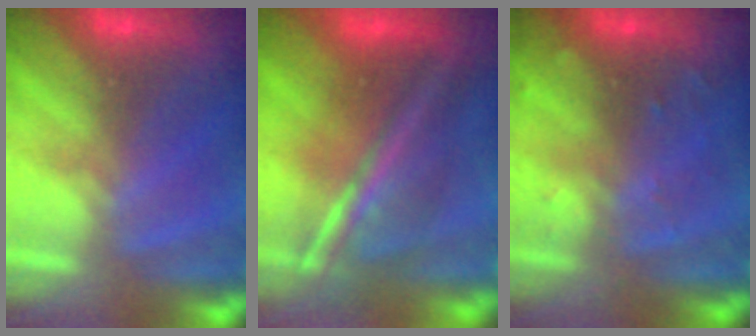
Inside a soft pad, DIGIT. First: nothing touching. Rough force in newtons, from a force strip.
{"total": 7.8}
{"total": 2.9}